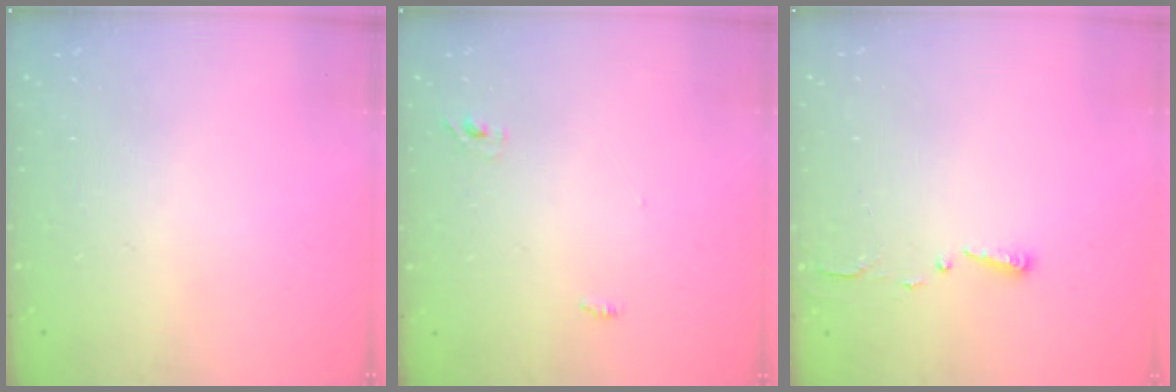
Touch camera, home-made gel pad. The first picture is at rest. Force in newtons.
{"total": 2.9, "press": 2.7, "slide": 1.0}
{"total": 2.7, "press": 2.7, "slide": 0.4}